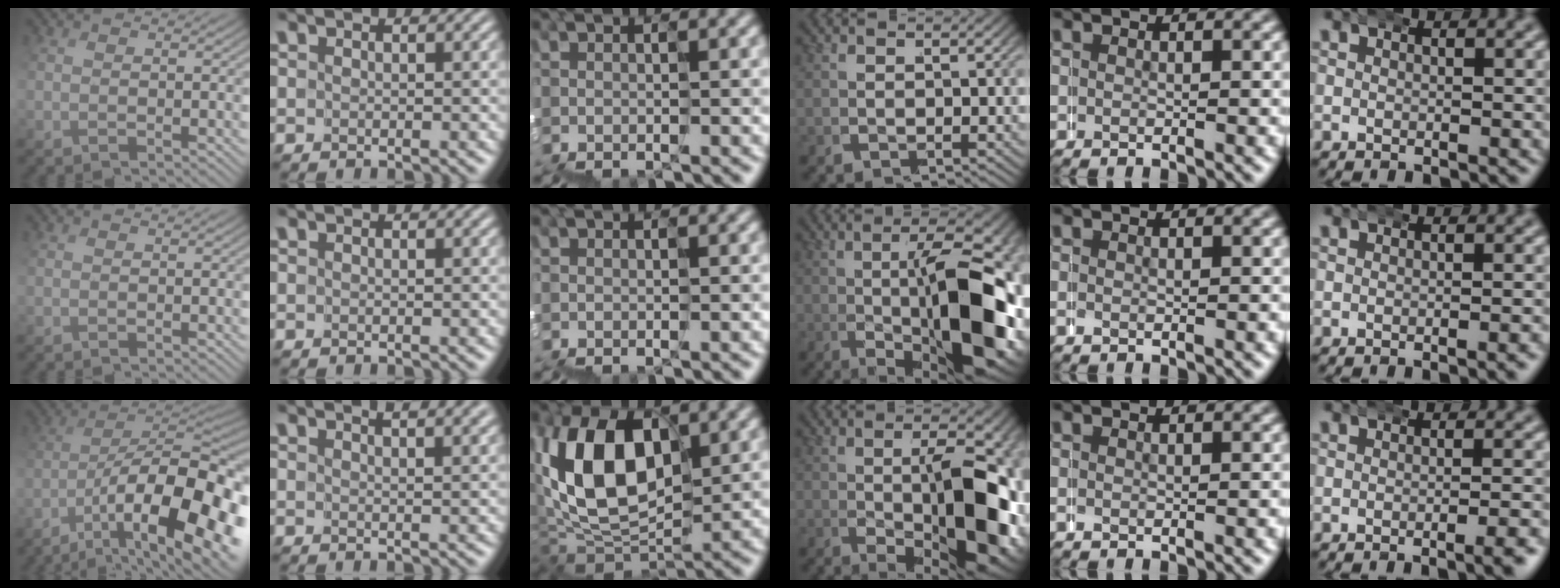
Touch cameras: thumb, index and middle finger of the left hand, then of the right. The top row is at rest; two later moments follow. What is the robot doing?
{"motion": "wrap", "object": "duck tape"}